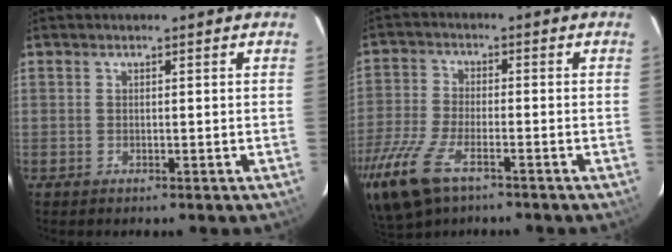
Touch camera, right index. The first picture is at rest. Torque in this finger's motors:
{"motor_torque": [1.31, -0.84, 0.52, 0.16]}